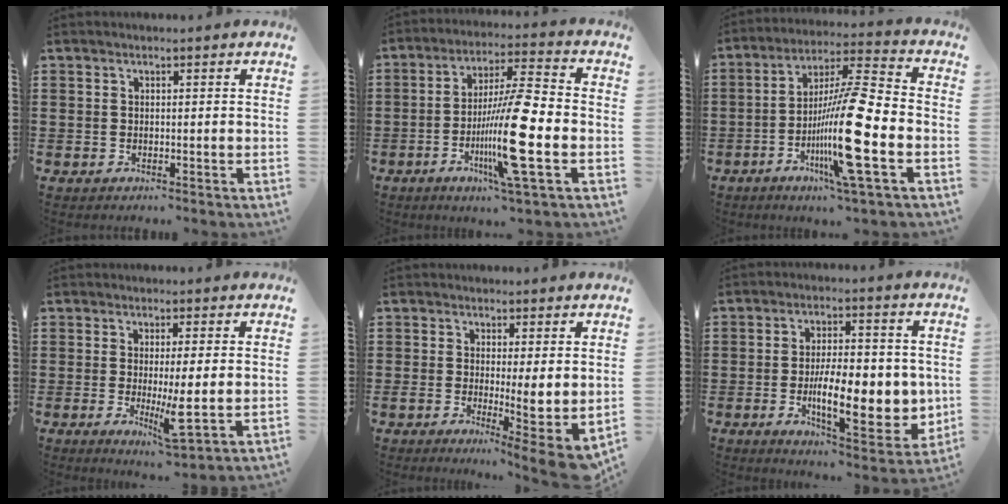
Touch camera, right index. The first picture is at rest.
{"total": 15.3, "force": [-4.0, 1.9, 14.7], "torque": [-0.287, -0.012, -0.074]}
{"total": 17.1, "force": [-5.1, 1.6, 16.2], "torque": [-0.317, -0.006, -0.088]}
{"total": 5.3, "force": [-0.6, 0.5, 5.2], "torque": [-0.091, -0.020, -0.012]}
{"total": 4.4, "force": [0.7, 1.1, 4.2], "torque": [-0.071, -0.027, 0.009]}
{"total": 11.8, "force": [-1.7, 4.5, 10.8], "torque": [-0.177, -0.011, -0.029]}